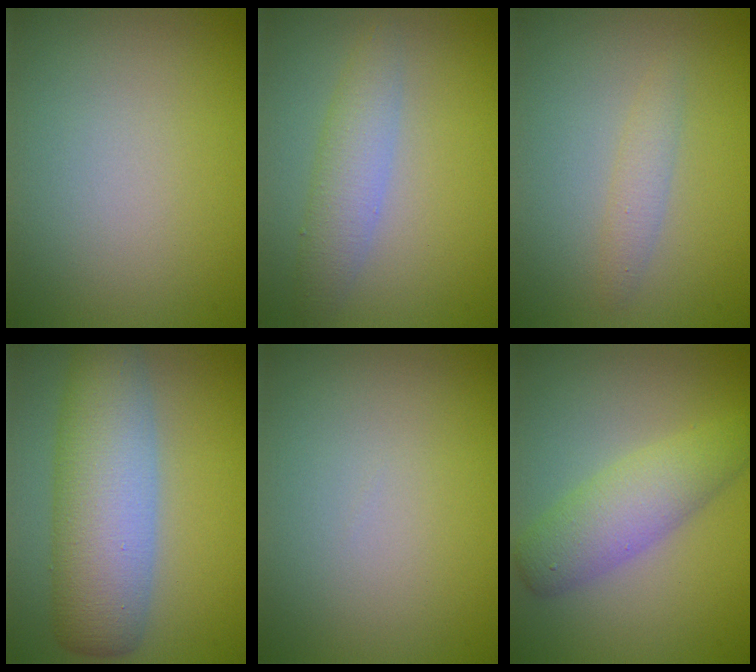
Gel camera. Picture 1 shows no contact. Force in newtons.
{"total": 2.9, "press": 2.9, "slide": 0.1}
{"total": 1.4, "press": 1.4, "slide": 0.0}
{"total": 7.8, "press": 7.8, "slide": 0.1}
{"total": 0.0}
{"total": 4.0, "press": 4.0, "slide": 0.1}